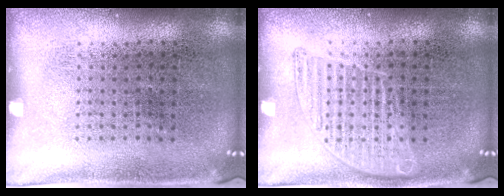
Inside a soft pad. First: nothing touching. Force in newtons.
{"total": 1.7, "press": 1.7, "slide": 0.3}